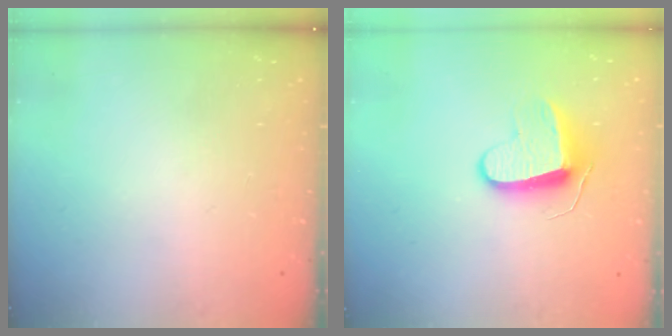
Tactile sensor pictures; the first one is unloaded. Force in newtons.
{"total": 8.8, "press": 8.8, "slide": 0.2}